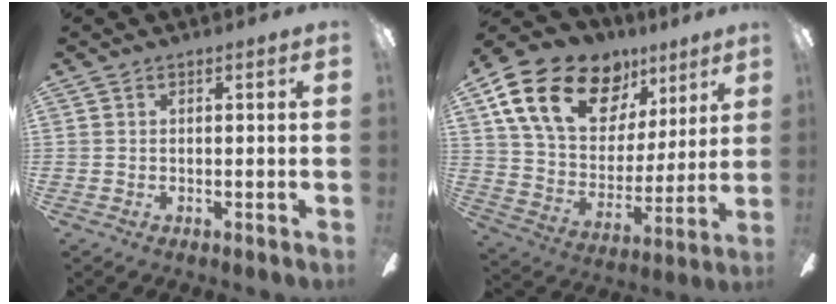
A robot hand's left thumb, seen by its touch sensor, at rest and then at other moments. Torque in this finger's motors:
{"motor_torque": [2.21, 2.24, 1.38, -1.39, 0.47]}